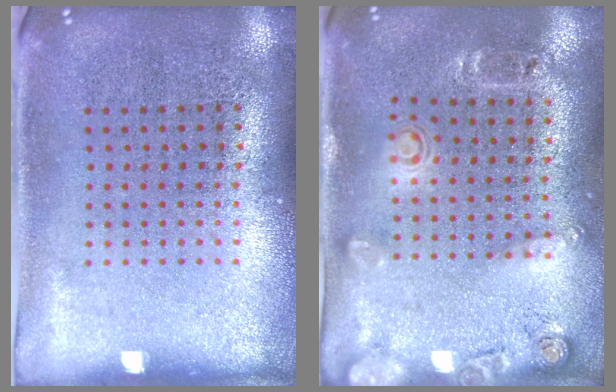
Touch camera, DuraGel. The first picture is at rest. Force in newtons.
{"total": 1.8, "press": 1.2, "slide": 1.3}